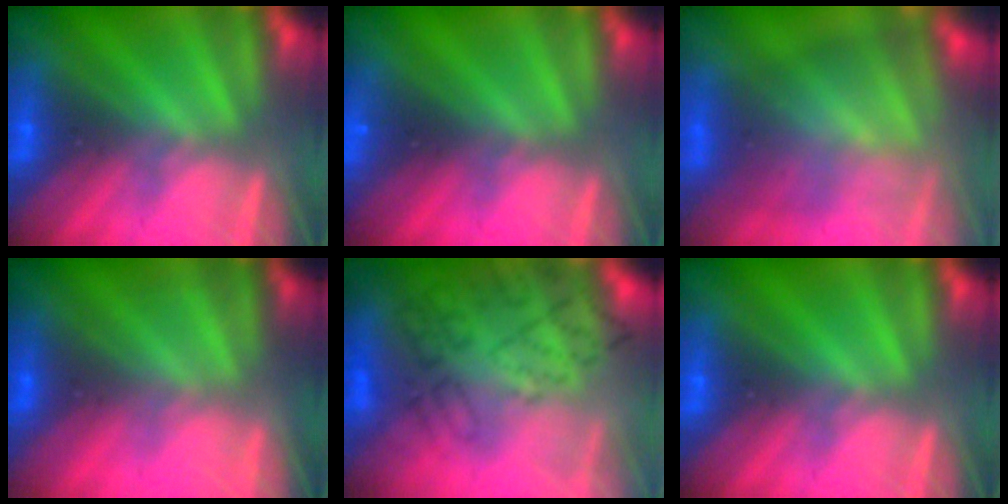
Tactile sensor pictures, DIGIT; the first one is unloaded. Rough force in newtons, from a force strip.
{"total": 3.4}
{"total": 7.7}
{"total": 2.2}
{"total": 11.2}
{"total": 0.0}